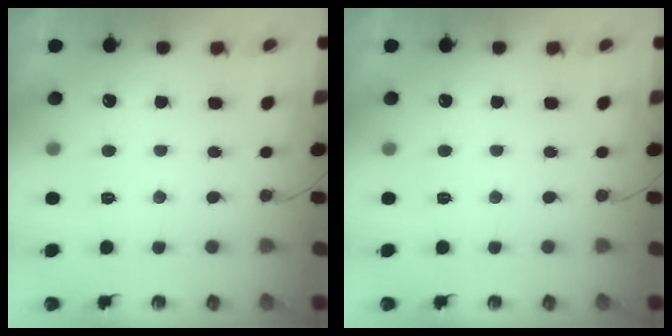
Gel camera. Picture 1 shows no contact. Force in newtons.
{"total": 0.0}